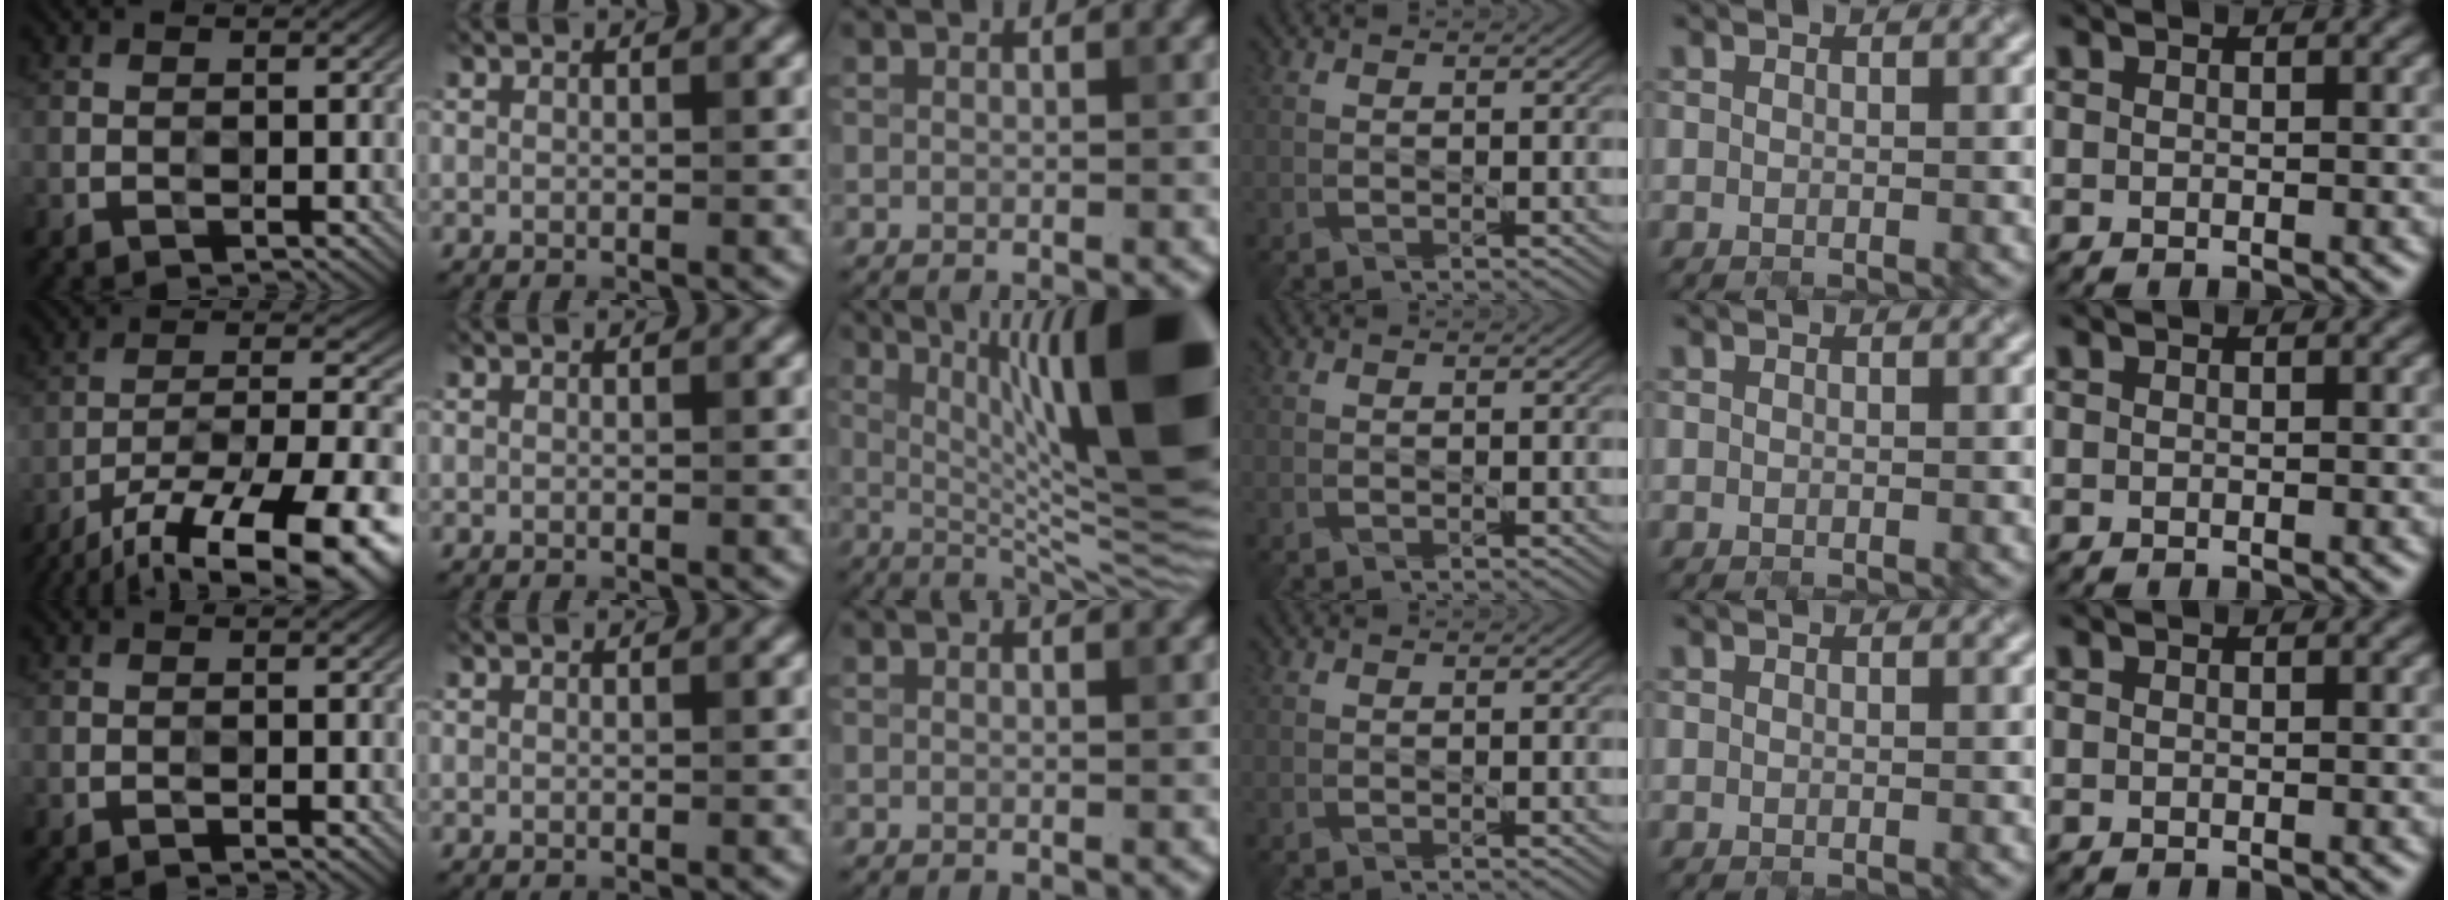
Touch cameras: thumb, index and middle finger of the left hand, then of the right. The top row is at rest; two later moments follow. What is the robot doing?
{"motion": "close", "object": "hinged tin"}